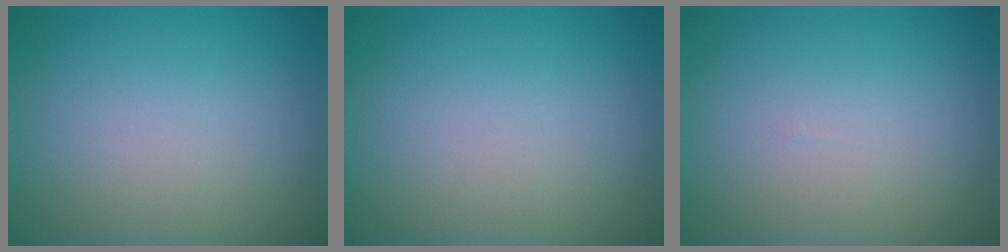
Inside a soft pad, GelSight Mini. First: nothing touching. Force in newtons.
{"total": 0.0}
{"total": 0.0}